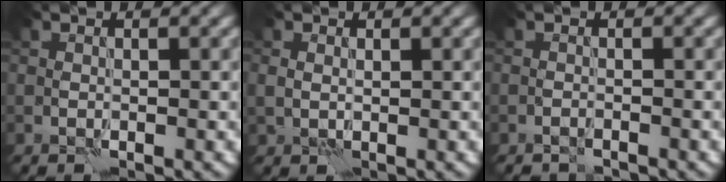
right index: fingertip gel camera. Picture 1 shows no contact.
{"total": 1.2, "force": [0.2, 0.8, 0.8], "torque": [-0.016, 0.002, 0.007]}
{"total": 0.8, "force": [-0.8, -0.2, -0.1], "torque": [0.005, 0.000, -0.017]}